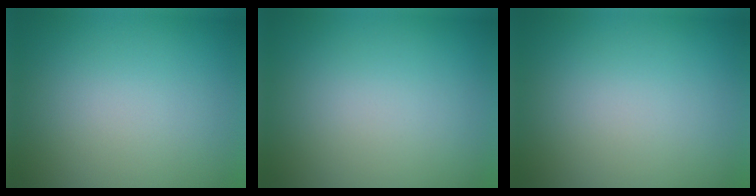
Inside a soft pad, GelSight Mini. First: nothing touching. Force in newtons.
{"total": 0.0}
{"total": 0.0}